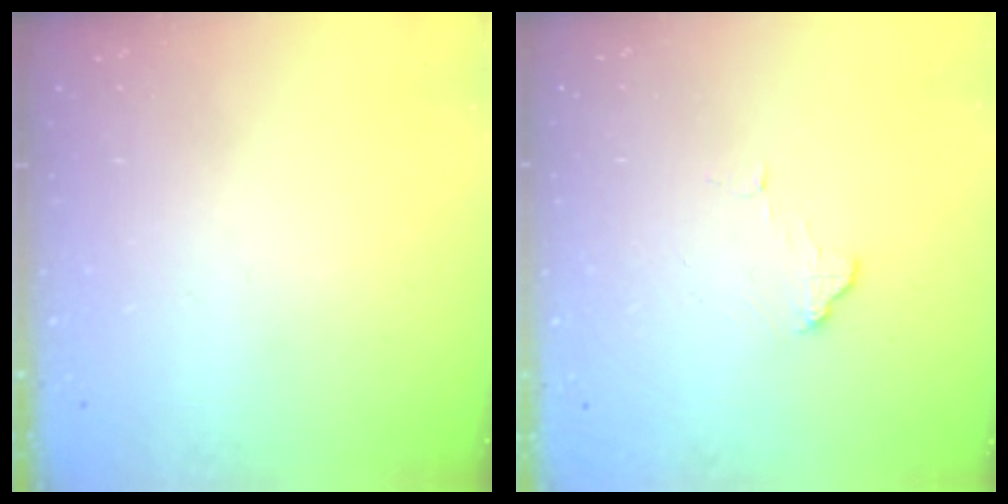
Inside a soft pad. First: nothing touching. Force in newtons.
{"total": 7.1, "press": 7.1, "slide": 0.4}